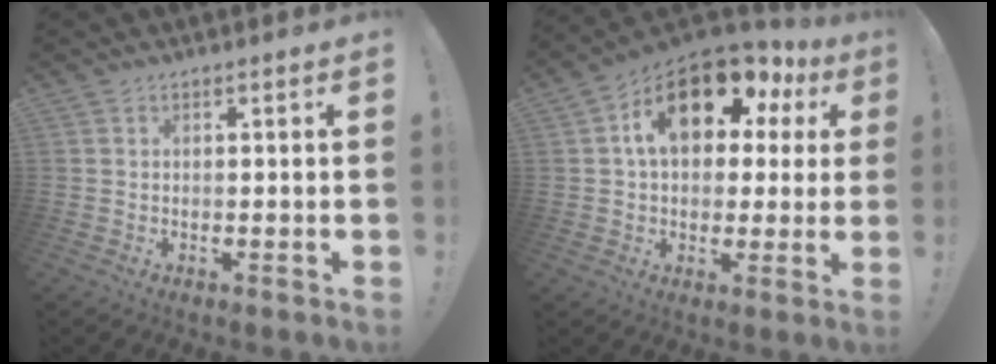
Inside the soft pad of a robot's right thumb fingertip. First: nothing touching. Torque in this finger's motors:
{"motor_torque": [0.39, 2.55, 1.71, -0.10, 0.19]}